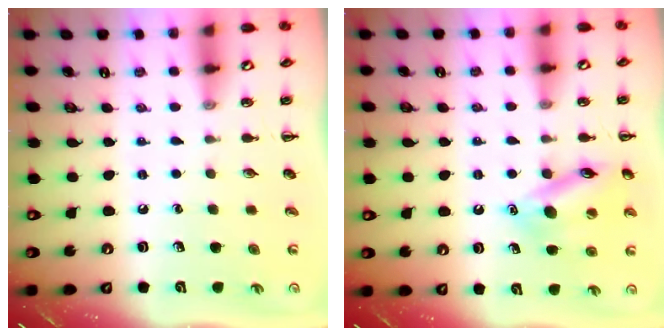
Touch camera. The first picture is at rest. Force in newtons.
{"total": 14.2, "press": 14.2, "slide": 1.4}